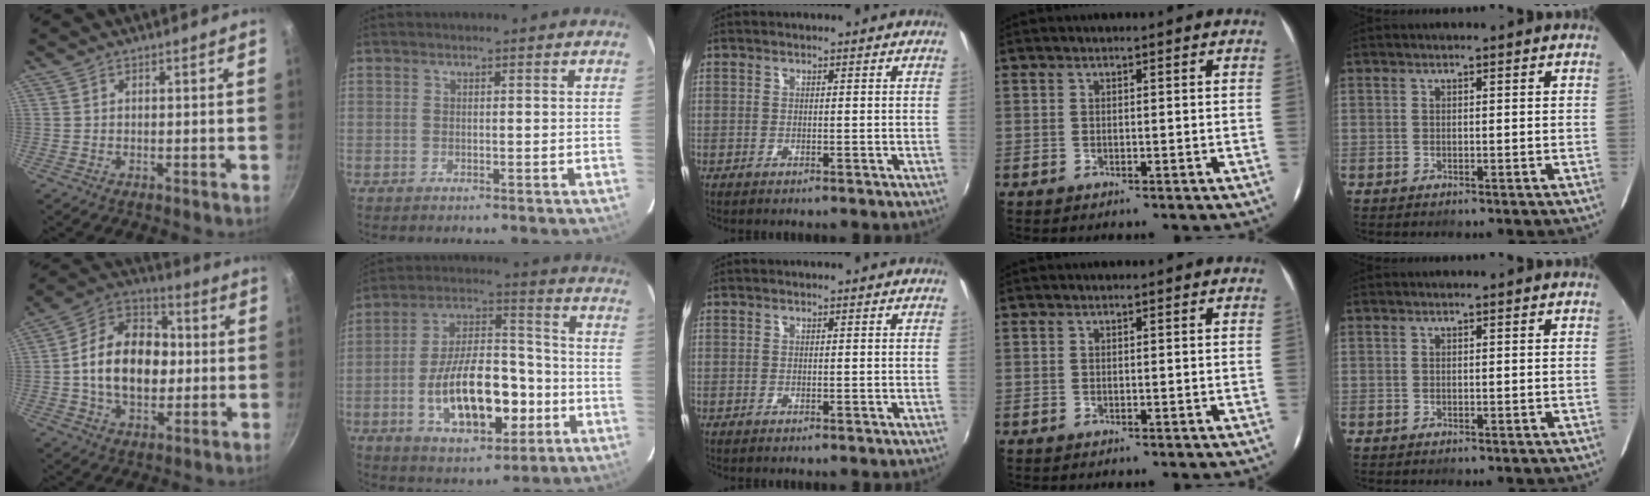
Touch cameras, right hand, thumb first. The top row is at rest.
{"thumb": {"total": 18.5, "force": [-0.2, 13.0, 13.2], "torque": [-0.183, 0.031, -0.017]}, "index": {"total": 18.1, "force": [-5.4, 8.9, 14.8], "torque": [-0.277, 0.016, -0.076]}}